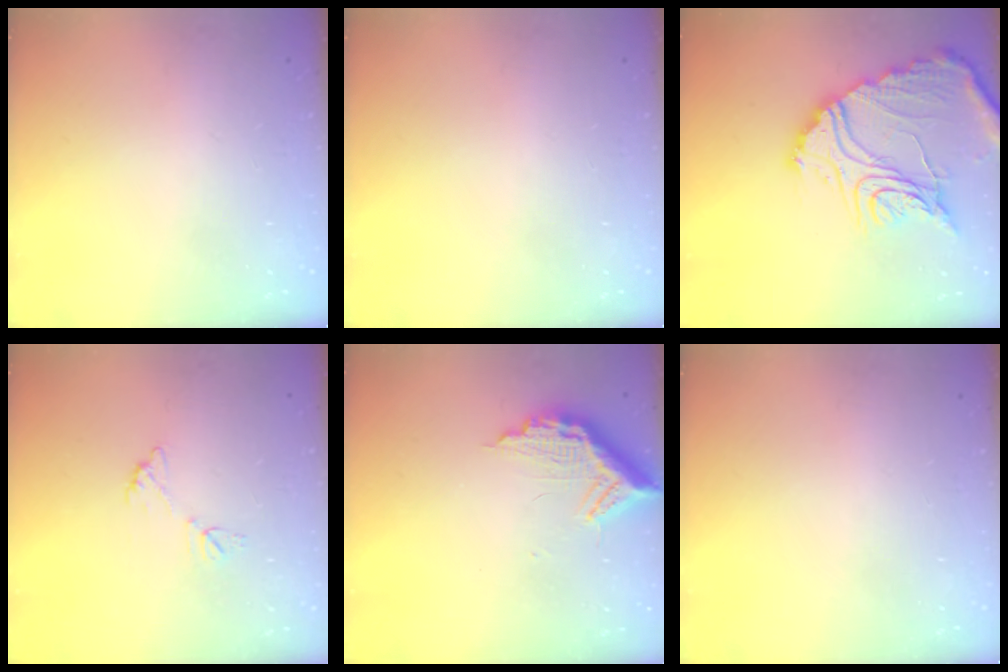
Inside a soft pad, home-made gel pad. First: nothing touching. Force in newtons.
{"total": 0.0}
{"total": 22.0, "press": 21.9, "slide": 2.1}
{"total": 6.6, "press": 6.6, "slide": 0.3}
{"total": 11.6, "press": 11.5, "slide": 1.1}
{"total": 0.0}